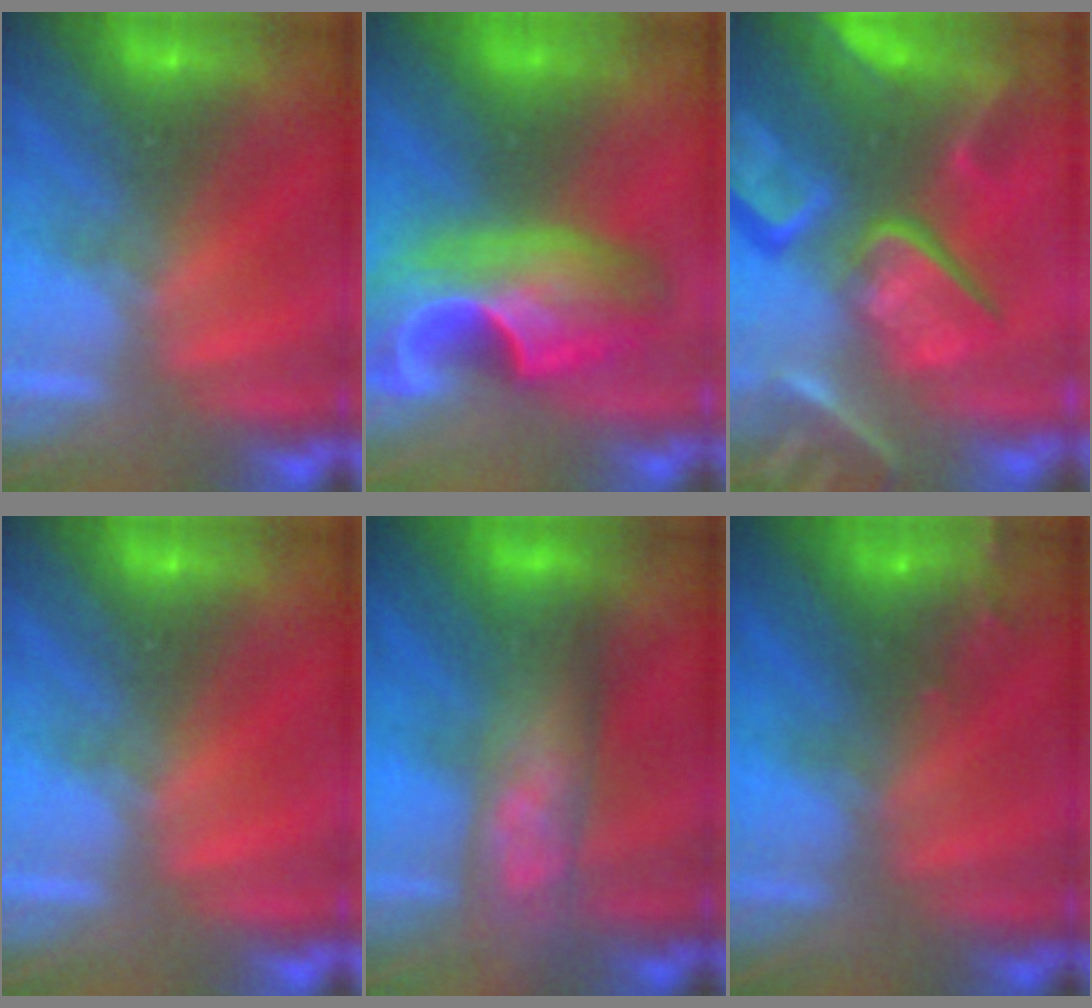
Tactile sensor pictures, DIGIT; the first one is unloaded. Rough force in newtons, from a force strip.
{"total": 7.6}
{"total": 8.1}
{"total": 0.0}
{"total": 7.7}
{"total": 8.4}